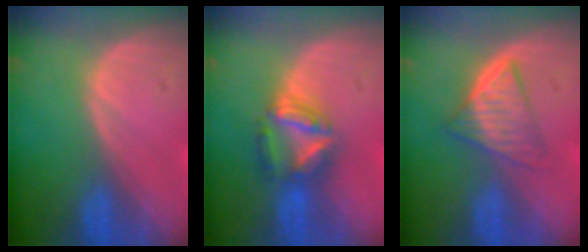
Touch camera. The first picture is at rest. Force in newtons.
{"total": 6.2, "press": 6.0, "slide": 1.5}
{"total": 6.4, "press": 5.4, "slide": 3.4}